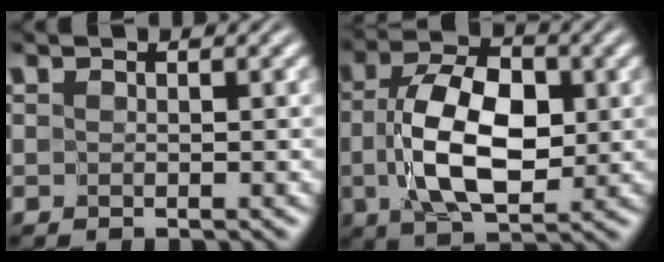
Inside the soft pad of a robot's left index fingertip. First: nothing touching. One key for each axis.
{"total": 8.2, "fx": -0.6, "fy": 4.6, "fz": 6.8, "tx": -0.131, "ty": 0.003, "tz": -0.010}